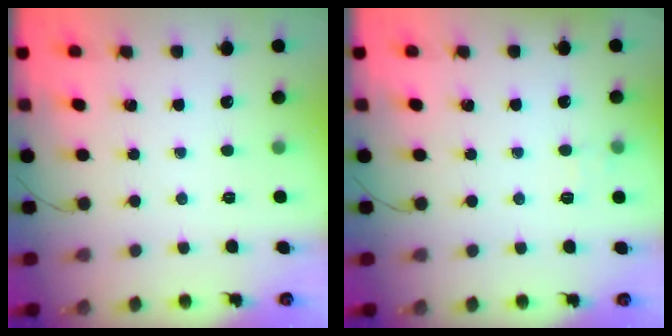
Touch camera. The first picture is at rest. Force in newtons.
{"total": 4.9, "press": 4.7, "slide": 1.6}